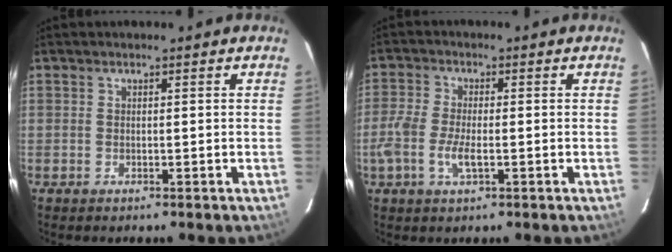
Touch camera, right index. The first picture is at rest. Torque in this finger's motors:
{"motor_torque": [0.78, -0.45, 0.52, 0.13]}